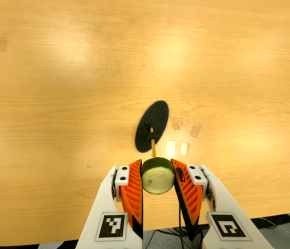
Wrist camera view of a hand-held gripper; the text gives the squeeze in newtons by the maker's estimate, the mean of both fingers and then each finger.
{"total": 11.8, "left": 11.1, "right": 12.6}